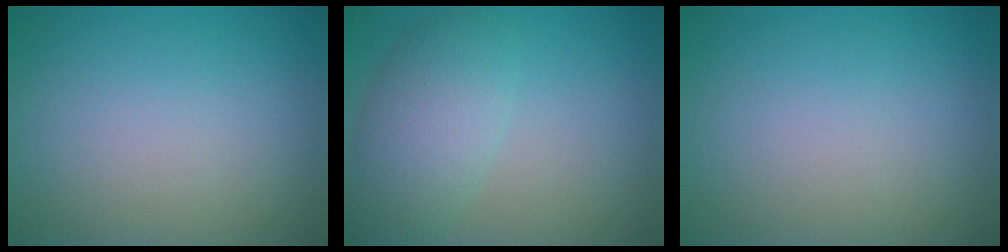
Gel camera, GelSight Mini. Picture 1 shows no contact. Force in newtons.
{"total": 4.9, "press": 4.9, "slide": 0.1}
{"total": 0.0}